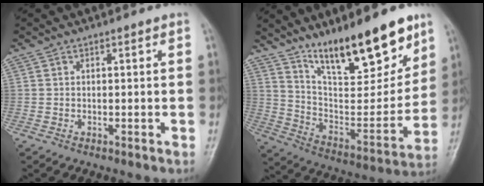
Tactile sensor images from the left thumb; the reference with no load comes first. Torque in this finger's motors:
{"motor_torque": [1.09, 0.73, 1.13, -1.65, 0.41]}